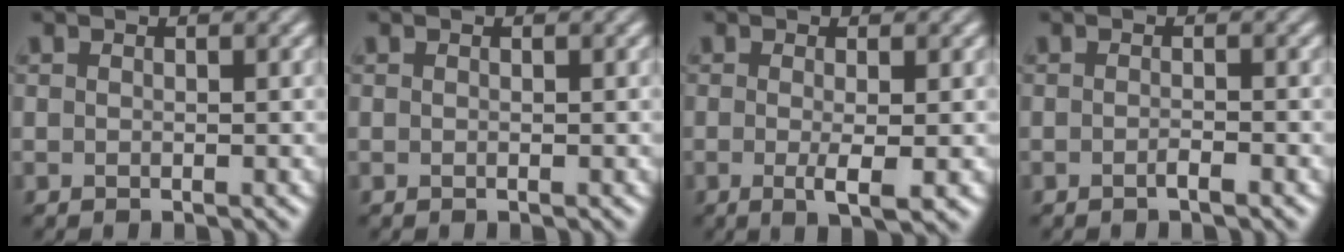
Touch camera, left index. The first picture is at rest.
{"total": 0.0}
{"total": 2.7, "force": [-0.4, 0.4, 2.6], "torque": [-0.047, -0.010, -0.005]}
{"total": 1.1, "force": [-0.6, 0.2, 0.9], "torque": [-0.014, 0.000, -0.013]}